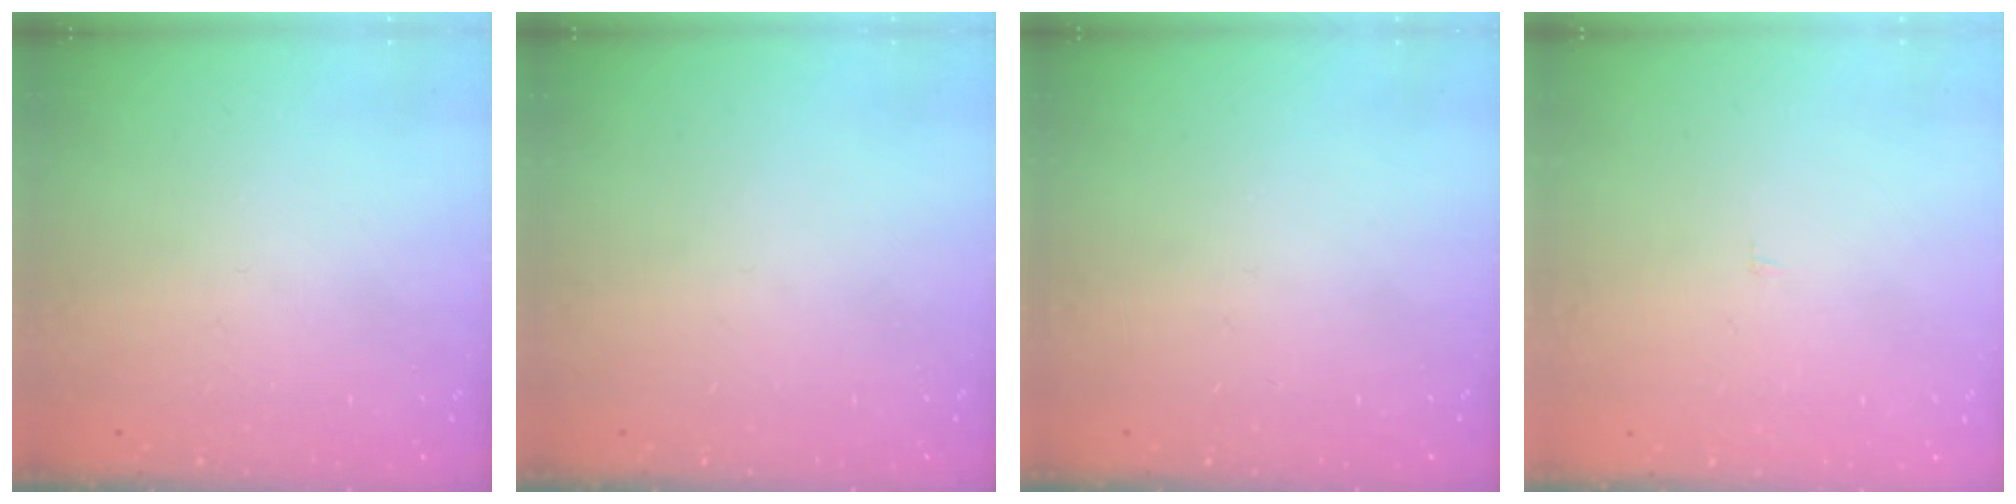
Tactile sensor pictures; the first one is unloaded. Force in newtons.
{"total": 0.0}
{"total": 0.0}
{"total": 1.6, "press": 1.6, "slide": 0.1}